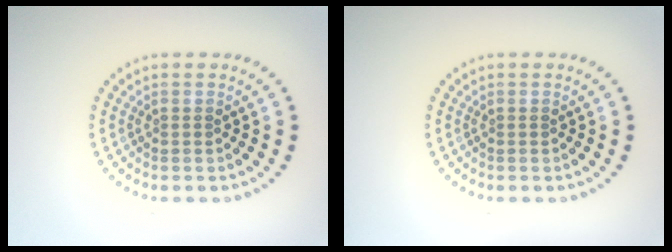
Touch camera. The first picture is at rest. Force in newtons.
{"total": 0.0}